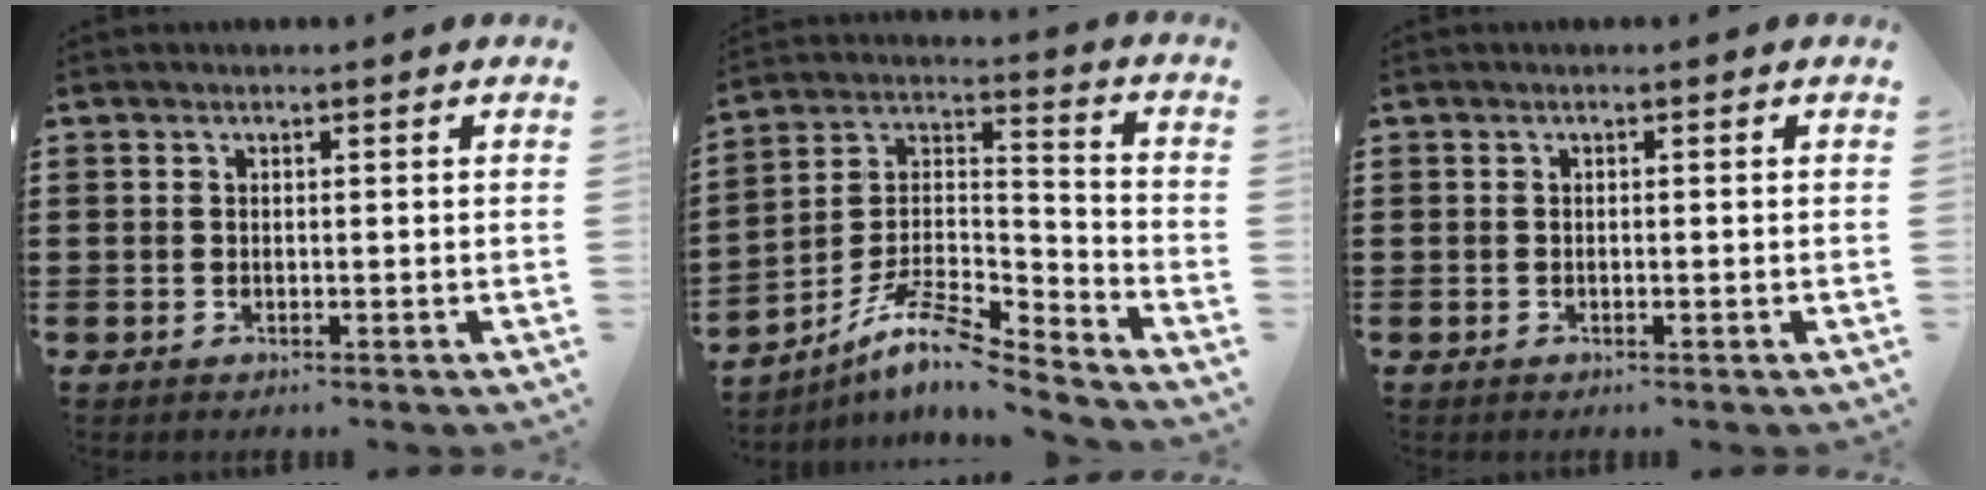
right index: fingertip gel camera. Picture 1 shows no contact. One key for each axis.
{"total": 9.1, "fx": -7.7, "fy": 1.5, "fz": 4.5, "tx": -0.098, "ty": 0.008, "tz": -0.157}
{"total": 0.0}